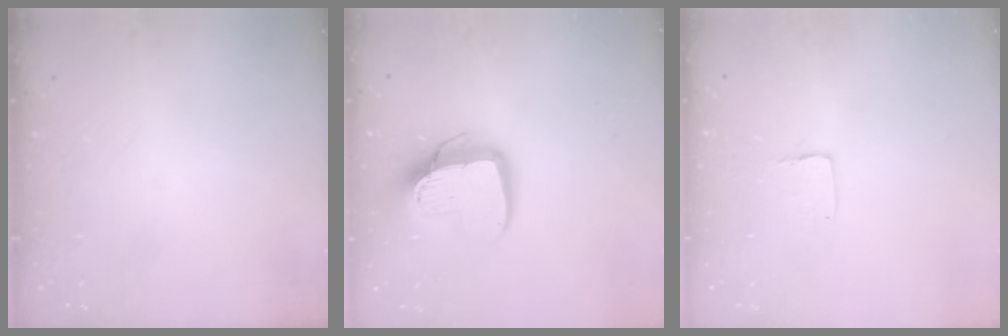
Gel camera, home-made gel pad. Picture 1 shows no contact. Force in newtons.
{"total": 13.5, "press": 13.5, "slide": 1.1}
{"total": 1.3, "press": 1.2, "slide": 0.1}